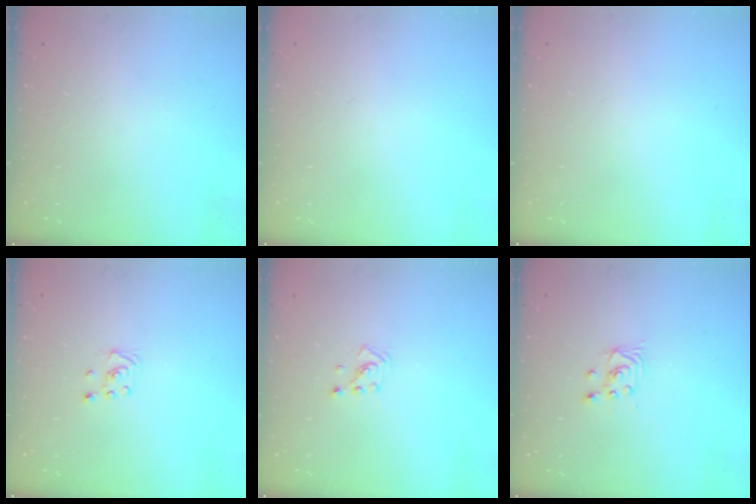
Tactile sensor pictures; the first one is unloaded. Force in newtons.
{"total": 0.0}
{"total": 0.0}
{"total": 3.0, "press": 2.9, "slide": 0.3}
{"total": 1.9, "press": 1.9, "slide": 0.1}
{"total": 2.5, "press": 2.5, "slide": 0.2}